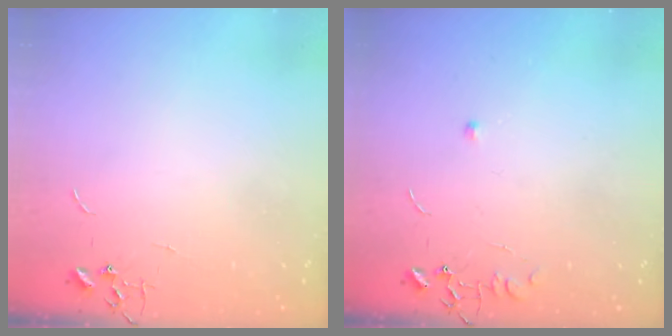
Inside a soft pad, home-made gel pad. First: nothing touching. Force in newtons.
{"total": 4.3, "press": 4.3, "slide": 0.6}